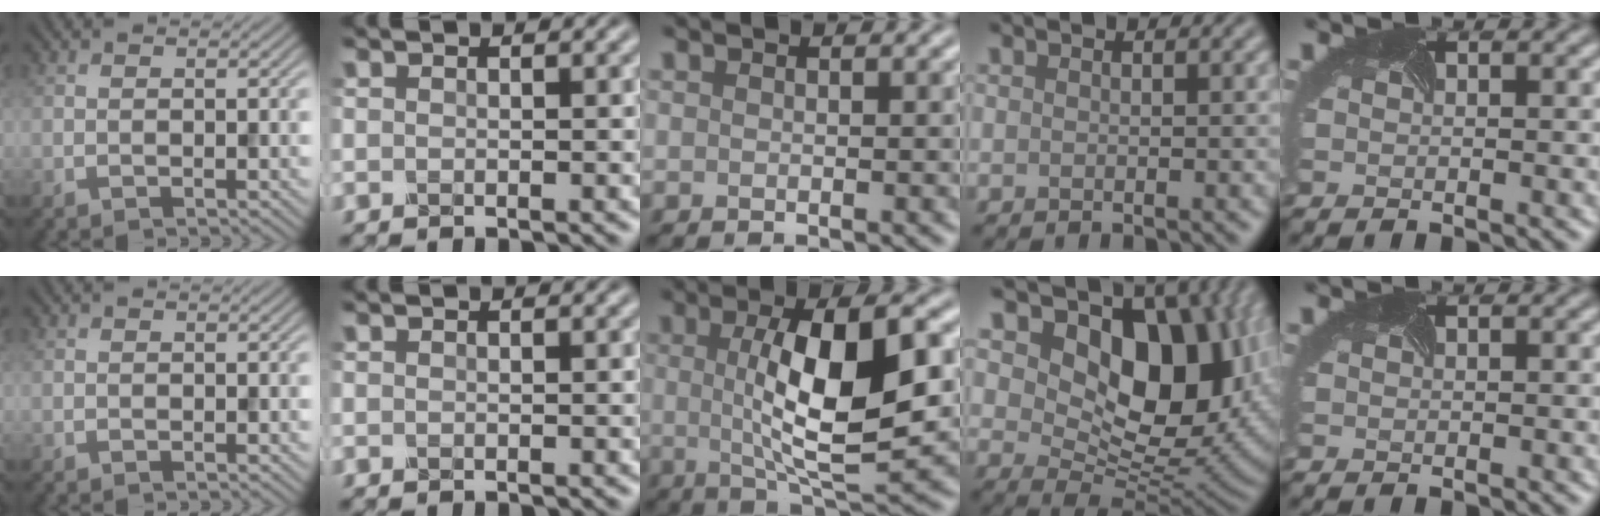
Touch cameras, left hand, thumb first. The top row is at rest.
{"middle": {"total": 9.8, "force": [0.7, 2.9, 9.3], "torque": [-0.148, -0.002, 0.015]}, "ring": {"total": 13.1, "force": [3.5, 8.5, 9.3], "torque": [-0.123, -0.013, 0.060]}}